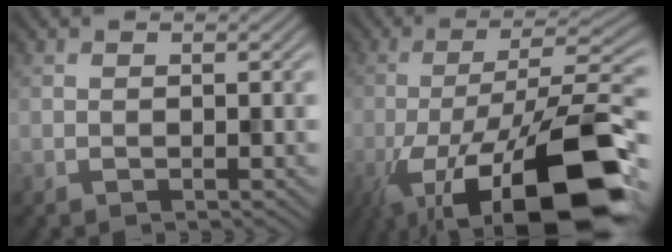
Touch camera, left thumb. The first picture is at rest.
{"total": 18.0, "force": [-9.8, 6.4, 13.8], "torque": [-0.237, -0.022, -0.160]}